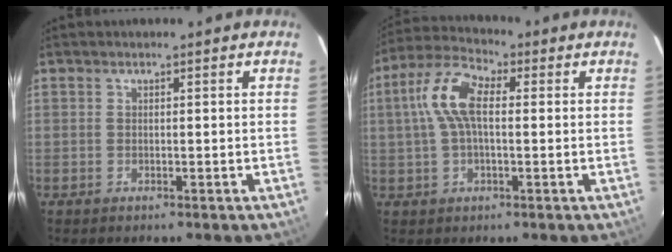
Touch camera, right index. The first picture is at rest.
{"total": 9.5, "force": [1.1, 4.3, 8.4], "torque": [-0.180, 0.025, 0.016]}